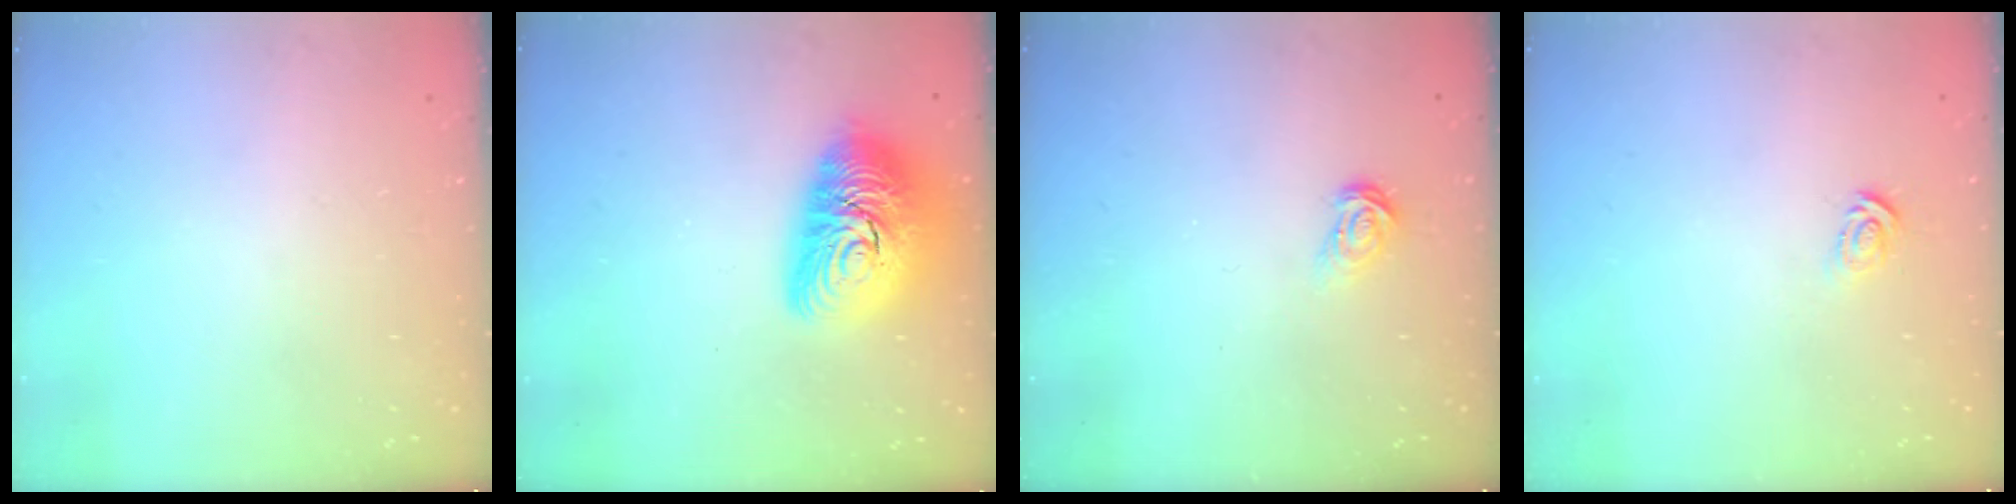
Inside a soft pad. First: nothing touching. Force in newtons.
{"total": 16.3, "press": 16.3, "slide": 1.1}
{"total": 3.7, "press": 3.7, "slide": 0.2}
{"total": 2.9, "press": 2.9, "slide": 0.2}